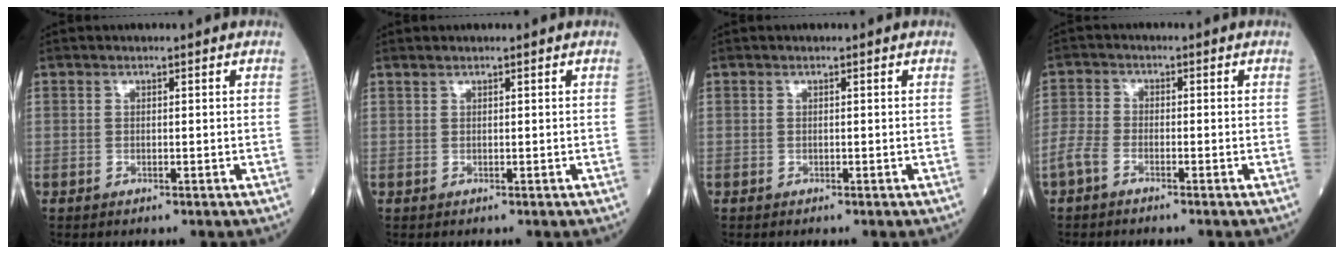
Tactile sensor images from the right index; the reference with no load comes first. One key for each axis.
{"total": 0.0}
{"total": 0.0}
{"total": 3.2, "fx": -2.2, "fy": 1.2, "fz": 1.9, "tx": -0.053, "ty": -0.001, "tz": -0.051}